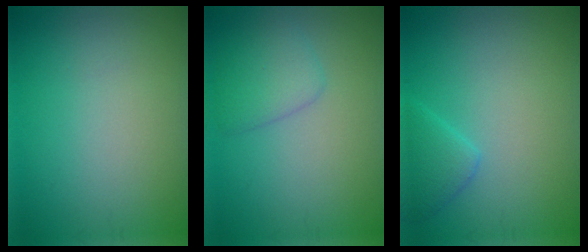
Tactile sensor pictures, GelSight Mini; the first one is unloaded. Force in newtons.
{"total": 2.6, "press": 2.6, "slide": 0.0}
{"total": 1.6, "press": 1.6, "slide": 0.0}